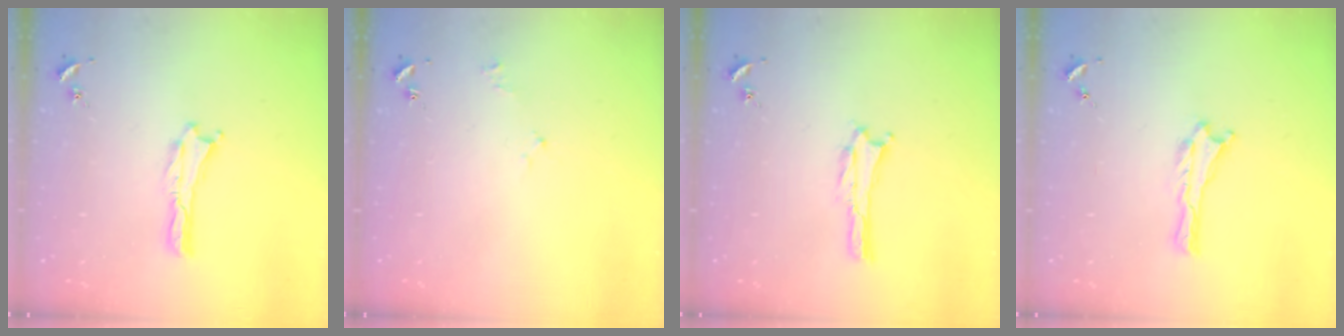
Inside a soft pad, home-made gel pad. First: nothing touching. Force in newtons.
{"total": 1.6, "press": 1.5, "slide": 0.3}
{"total": 0.0}
{"total": 0.0}